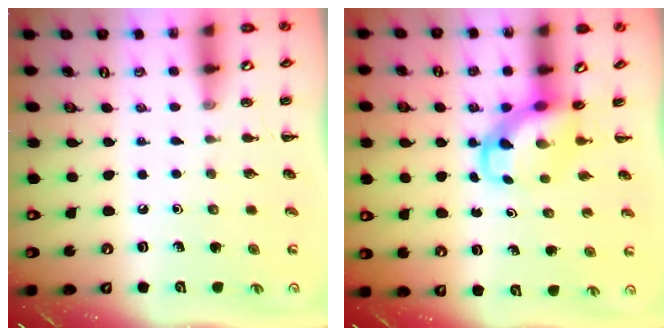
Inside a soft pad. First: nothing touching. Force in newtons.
{"total": 4.2, "press": 4.1, "slide": 0.8}